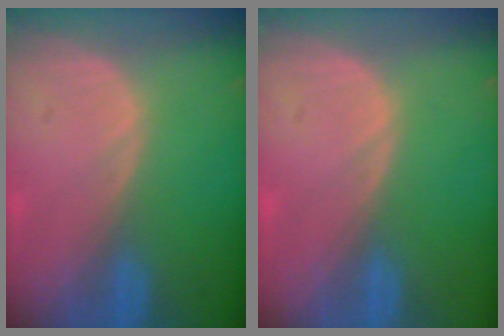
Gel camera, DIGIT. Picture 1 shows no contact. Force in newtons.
{"total": 0.0}